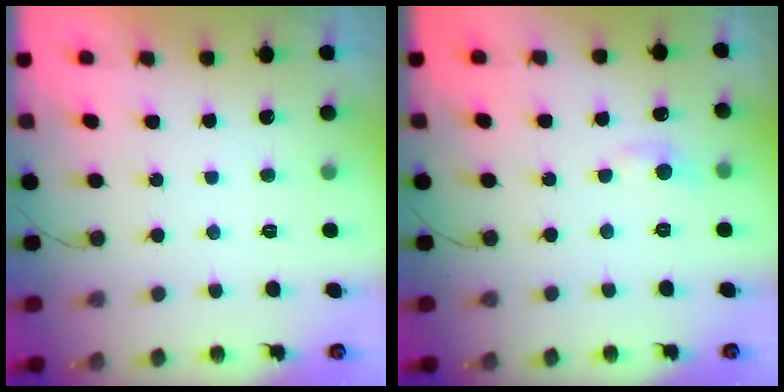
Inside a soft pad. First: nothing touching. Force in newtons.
{"total": 5.9, "press": 5.9, "slide": 0.9}